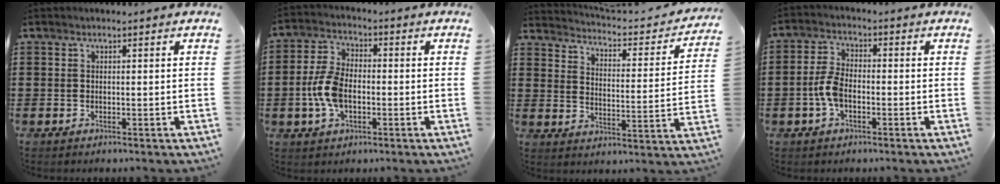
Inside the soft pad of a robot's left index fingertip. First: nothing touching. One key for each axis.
{"total": 7.5, "fx": -1.4, "fy": 4.3, "fz": 5.9, "tx": -0.146, "ty": 0.000, "tz": -0.033}
{"total": 2.6, "fx": 2.5, "fy": -0.1, "fz": 0.6, "tx": -0.032, "ty": -0.026, "tz": 0.032}
{"total": 5.0, "fx": -1.4, "fy": 2.5, "fz": 4.1, "tx": -0.107, "ty": -0.004, "tz": -0.035}